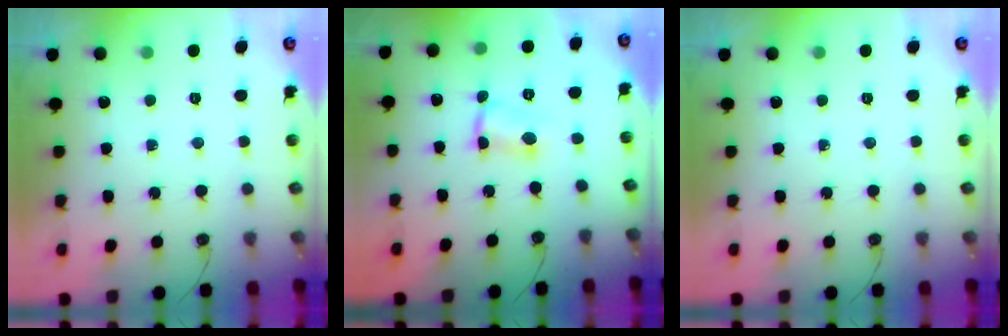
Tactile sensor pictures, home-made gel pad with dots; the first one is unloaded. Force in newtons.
{"total": 2.9, "press": 1.4, "slide": 2.5}
{"total": 0.0}